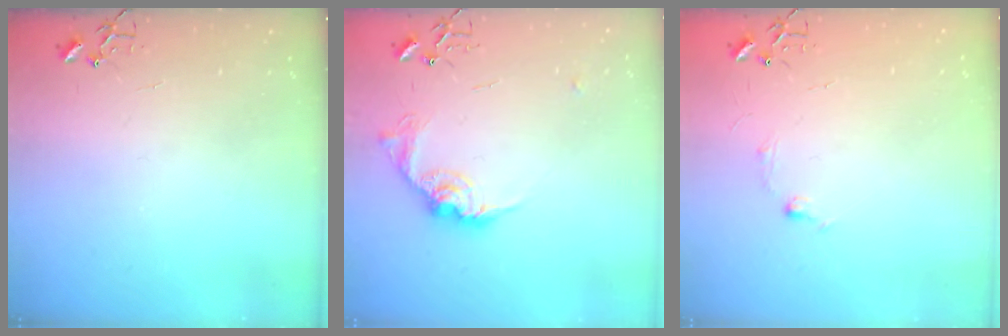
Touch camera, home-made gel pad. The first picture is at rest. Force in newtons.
{"total": 13.4, "press": 13.3, "slide": 0.8}
{"total": 5.8, "press": 5.7, "slide": 0.7}